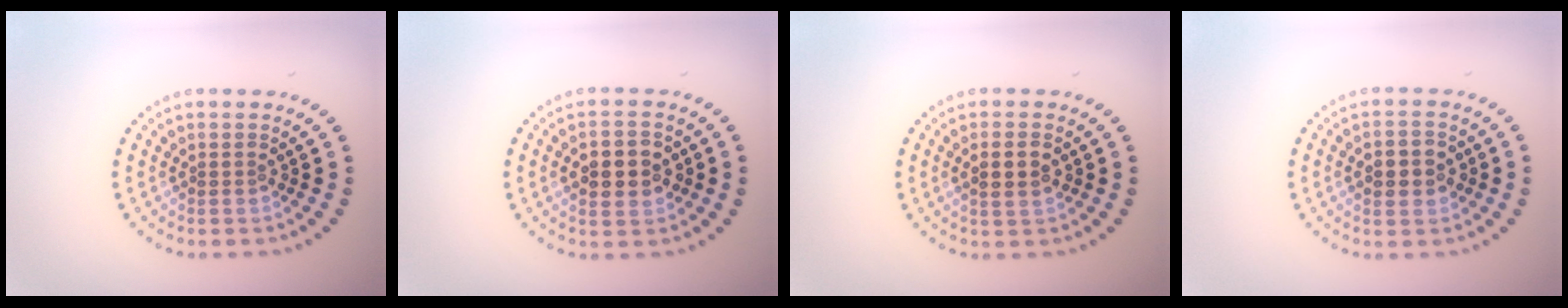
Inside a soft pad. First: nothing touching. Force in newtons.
{"total": 4.5, "press": 4.5, "slide": 0.2}
{"total": 2.4, "press": 2.3, "slide": 0.6}
{"total": 2.9, "press": 2.9, "slide": 0.2}